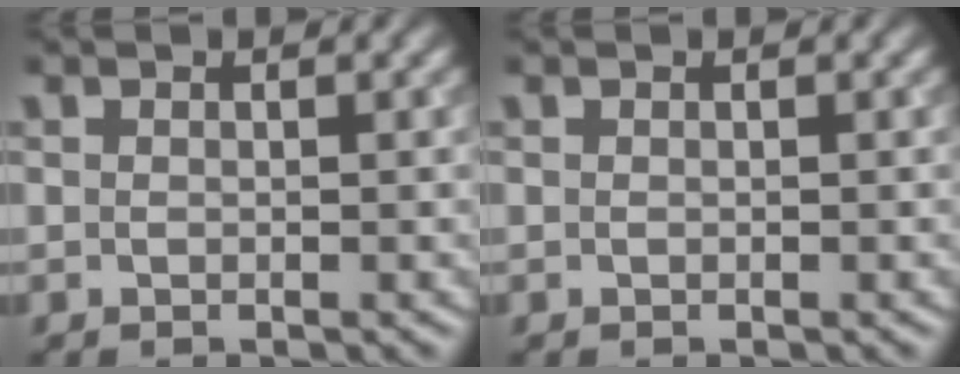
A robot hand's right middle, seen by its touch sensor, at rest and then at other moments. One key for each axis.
{"total": 0.0}